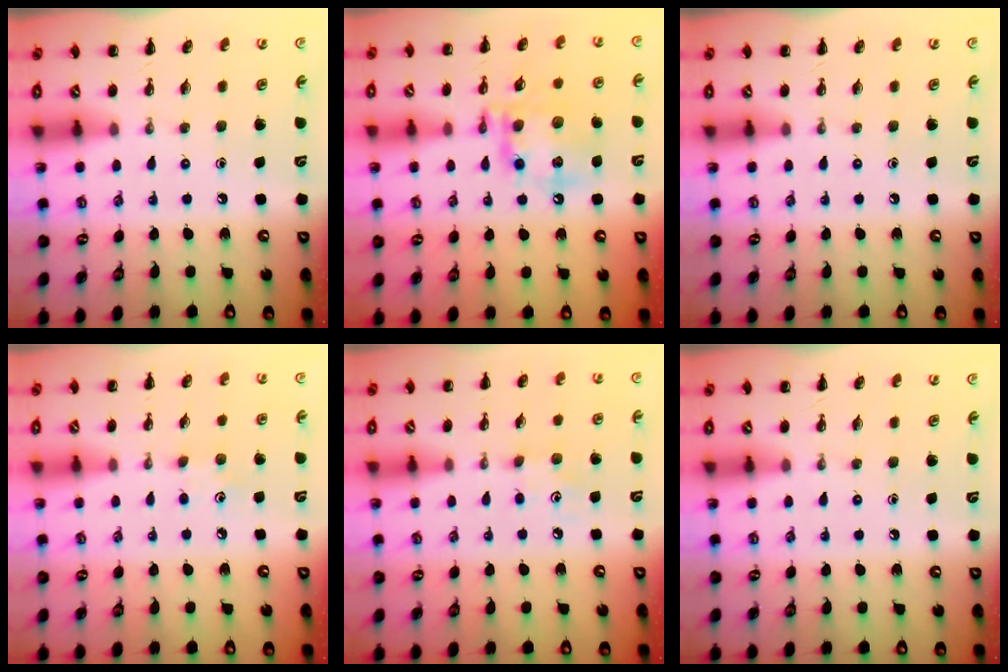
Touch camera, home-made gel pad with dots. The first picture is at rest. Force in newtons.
{"total": 14.5, "press": 14.3, "slide": 2.3}
{"total": 0.0}
{"total": 5.4, "press": 5.2, "slide": 1.7}
{"total": 4.1, "press": 3.9, "slide": 1.2}
{"total": 0.0}